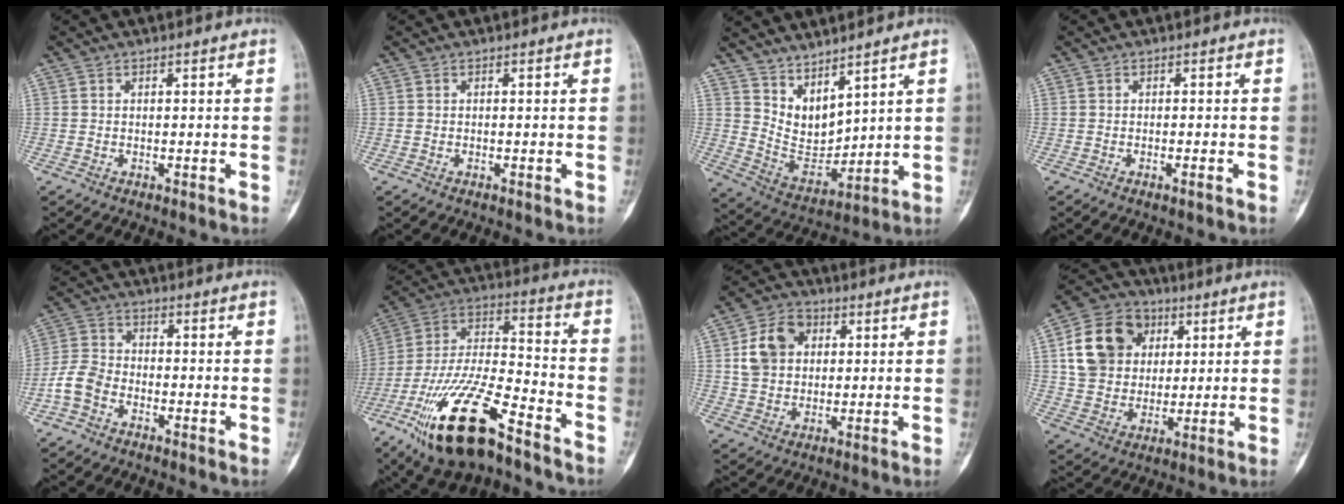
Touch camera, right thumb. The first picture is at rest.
{"total": 0.0}
{"total": 9.0, "force": [7.1, 3.3, 4.5], "torque": [-0.062, -0.063, 0.157]}
{"total": 1.0, "force": [-0.5, 0.0, 0.8], "torque": [-0.016, 0.001, -0.008]}
{"total": 5.7, "force": [-2.8, 3.9, 3.2], "torque": [-0.061, 0.019, -0.065]}
{"total": 22.5, "force": [-13.5, 7.5, 16.4], "torque": [-0.347, 0.052, -0.245]}
{"total": 9.5, "force": [2.2, 7.5, 5.4], "torque": [-0.077, 0.007, 0.036]}
{"total": 15.1, "force": [4.3, 12.4, 7.4], "torque": [-0.115, 0.003, 0.077]}